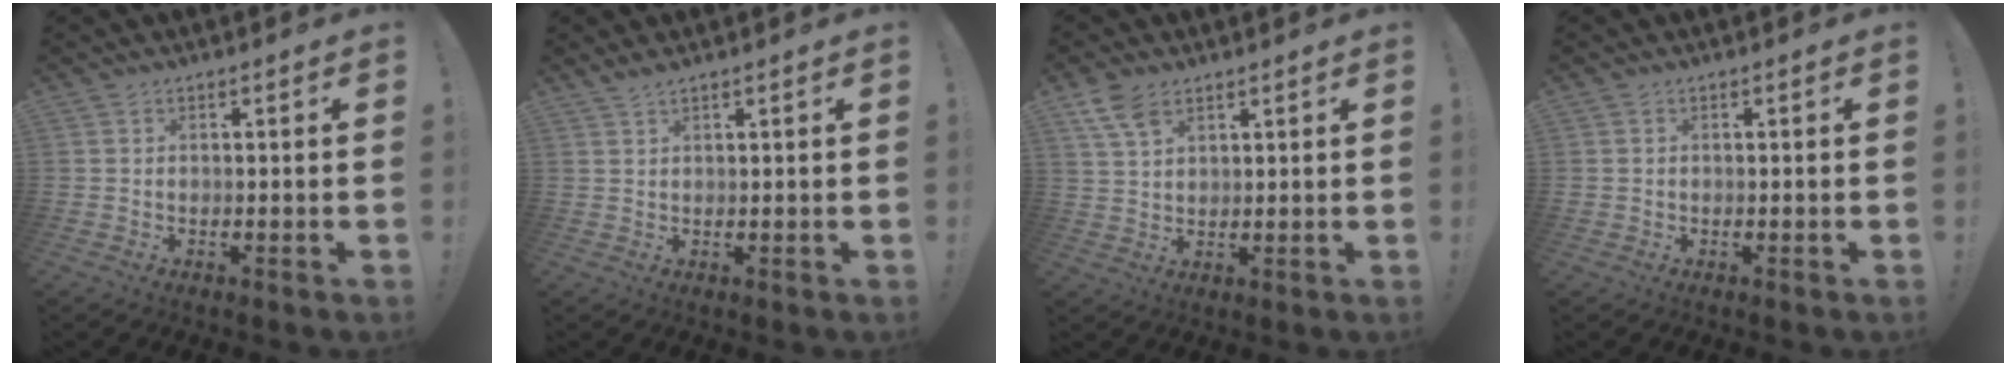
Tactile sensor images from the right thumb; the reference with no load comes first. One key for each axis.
{"total": 1.7, "fx": 1.3, "fy": -0.2, "fz": 1.0, "tx": -0.028, "ty": -0.001, "tz": 0.025}
{"total": 6.6, "fx": 4.1, "fy": 3.4, "fz": 3.8, "tx": -0.078, "ty": -0.011, "tz": 0.081}
{"total": 0.7, "fx": -0.3, "fy": 0.6, "fz": -0.1, "tx": -0.006, "ty": 0.006, "tz": -0.003}